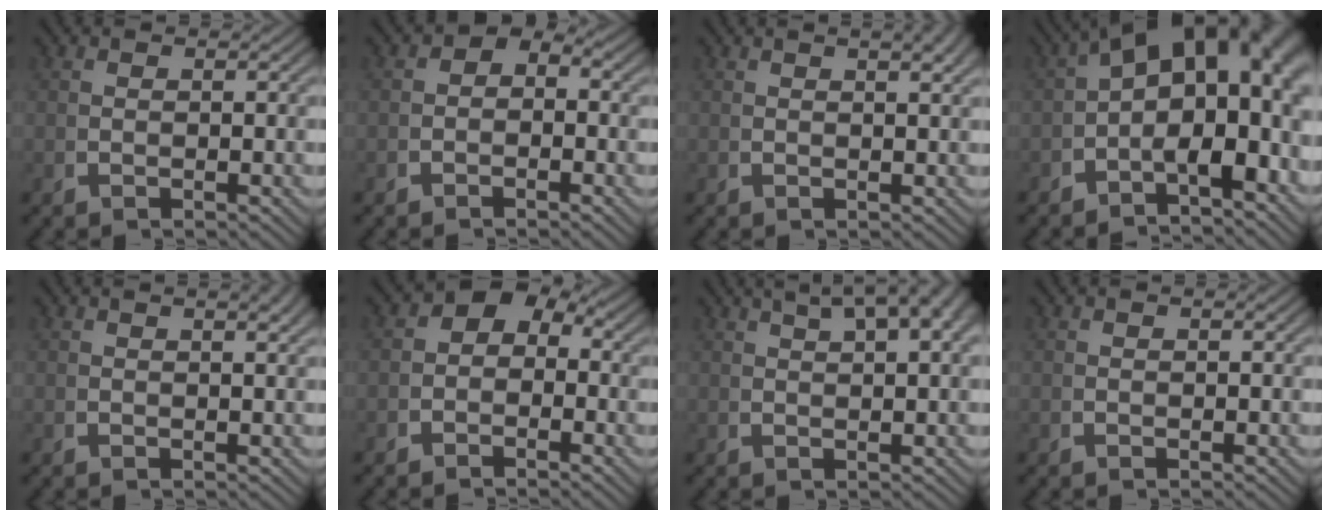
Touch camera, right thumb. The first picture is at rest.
{"total": 1.6, "force": [-0.5, 1.1, 0.9], "torque": [-0.015, -0.005, -0.009]}
{"total": 2.4, "force": [1.3, 0.5, 2.0], "torque": [-0.018, 0.008, 0.020]}
{"total": 14.1, "force": [0.5, 8.5, 11.2], "torque": [-0.152, -0.017, 0.006]}
{"total": 1.4, "force": [0.7, 0.2, 1.2], "torque": [-0.011, 0.005, 0.012]}
{"total": 2.7, "force": [0.2, 2.1, 1.8], "torque": [-0.022, 0.000, 0.002]}
{"total": 6.9, "force": [3.9, 2.7, 5.1], "torque": [-0.045, 0.032, 0.050]}
{"total": 0.0}